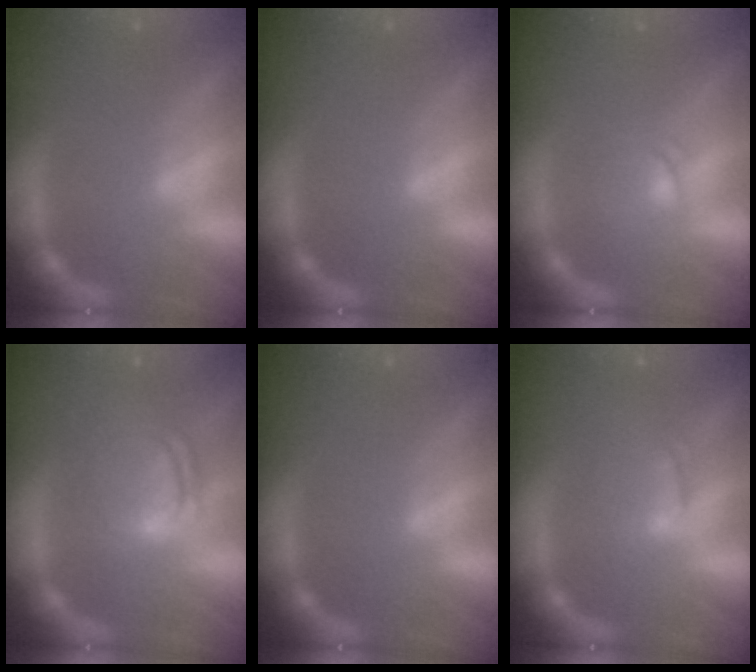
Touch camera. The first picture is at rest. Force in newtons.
{"total": 0.0}
{"total": 2.0}
{"total": 6.1}
{"total": 0.0}
{"total": 3.0}